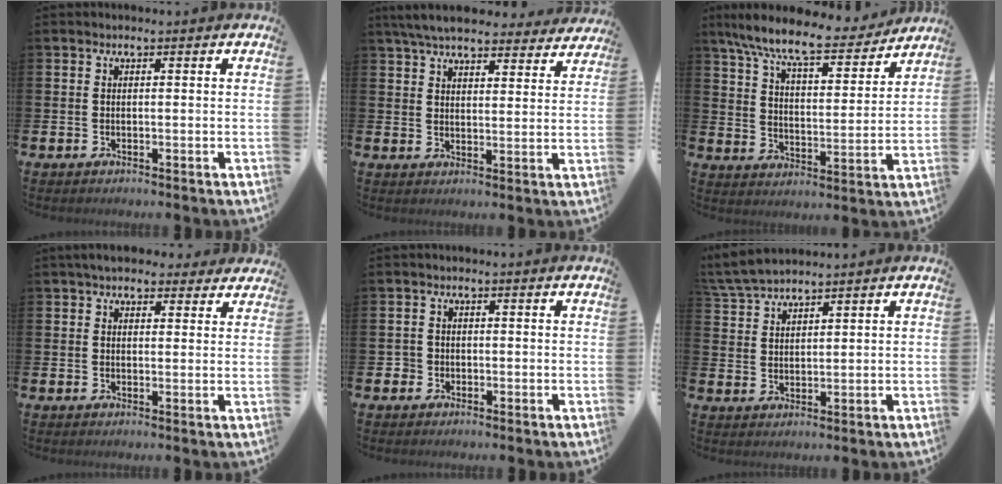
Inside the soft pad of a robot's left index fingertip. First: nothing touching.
{"total": 6.7, "force": [6.3, 1.4, 1.9], "torque": [-0.050, -0.030, 0.113]}
{"total": 9.9, "force": [8.7, 1.7, 4.4], "torque": [-0.112, -0.055, 0.149]}
{"total": 4.4, "force": [3.8, 1.9, 1.1], "torque": [-0.010, -0.017, 0.067]}
{"total": 1.3, "force": [-0.6, 1.2, 0.0], "torque": [0.003, 0.001, -0.017]}
{"total": 4.8, "force": [4.6, 0.5, 1.1], "torque": [-0.034, -0.016, 0.086]}